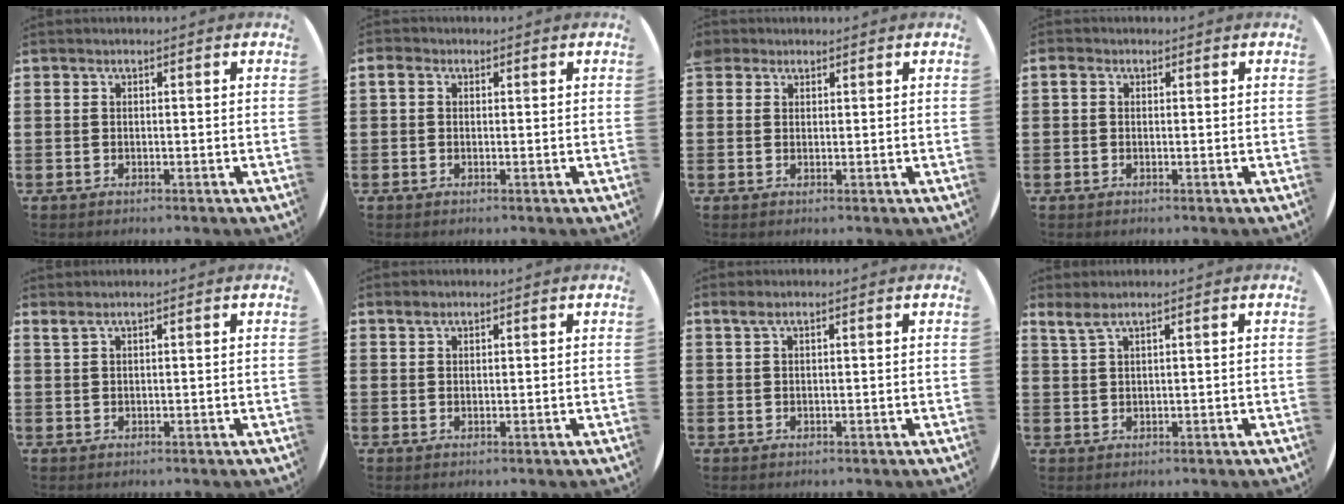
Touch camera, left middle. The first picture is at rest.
{"total": 1.2, "force": [0.4, 1.0, 0.6], "torque": [-0.007, 0.005, 0.005]}
{"total": 1.3, "force": [1.1, 0.7, 0.1], "torque": [0.004, 0.000, 0.020]}
{"total": 0.7, "force": [0.2, 0.6, 0.3], "torque": [-0.008, 0.007, 0.003]}
{"total": 0.9, "force": [0.7, -0.1, 0.4], "torque": [-0.009, 0.000, 0.014]}
{"total": 1.4, "force": [1.2, 0.7, 0.4], "torque": [-0.002, 0.001, 0.020]}
{"total": 1.0, "force": [0.7, 0.1, 0.7], "torque": [-0.014, 0.003, 0.012]}
{"total": 1.9, "force": [1.5, 0.1, 1.3], "torque": [-0.027, 0.001, 0.027]}